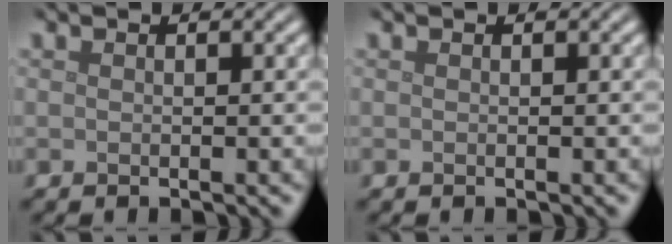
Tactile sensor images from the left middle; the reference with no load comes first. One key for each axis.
{"total": 0.0}